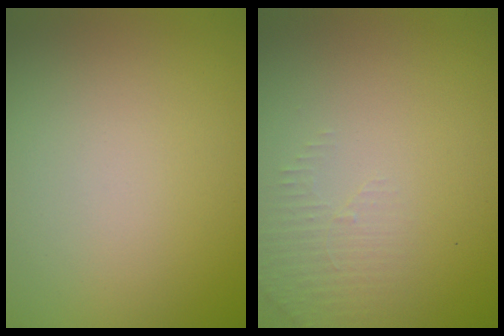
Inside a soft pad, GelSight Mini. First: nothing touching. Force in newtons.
{"total": 1.5, "press": 1.5, "slide": 0.4}